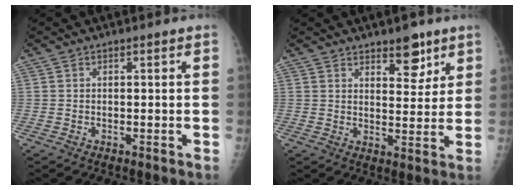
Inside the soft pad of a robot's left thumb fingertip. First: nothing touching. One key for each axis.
{"total": 6.5, "fx": 4.3, "fy": 3.0, "fz": 3.8, "tx": -0.024, "ty": -0.028, "tz": 0.062}